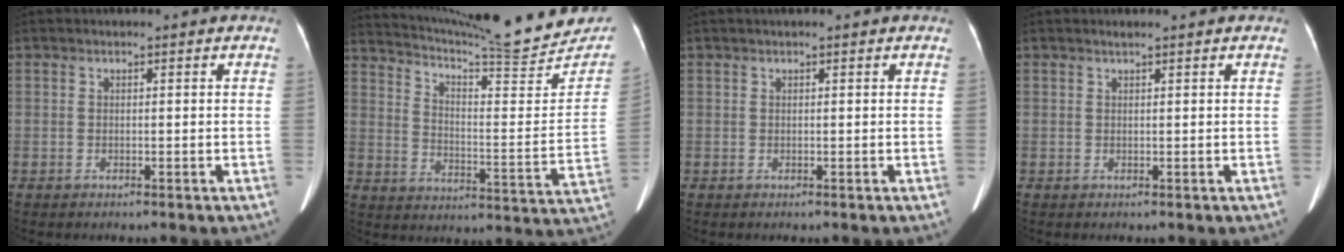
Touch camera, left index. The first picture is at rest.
{"total": 22.4, "force": [21.0, 1.2, 7.5], "torque": [-0.121, -0.069, 0.286]}
{"total": 1.1, "force": [0.9, 0.0, 0.7], "torque": [-0.009, 0.019, 0.016]}
{"total": 0.6, "force": [0.6, -0.1, 0.3], "torque": [-0.012, 0.002, 0.015]}